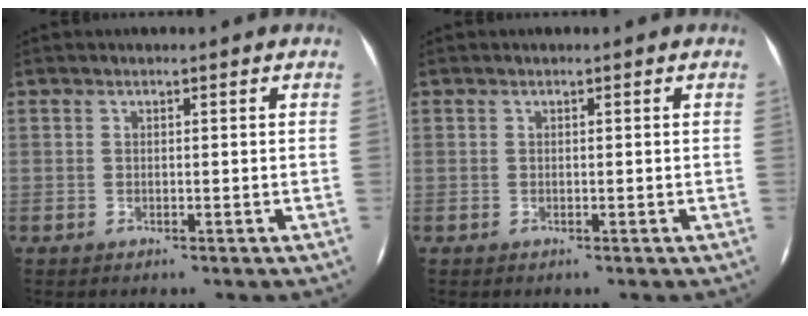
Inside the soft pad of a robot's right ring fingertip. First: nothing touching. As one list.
[{"total": 0.0}]